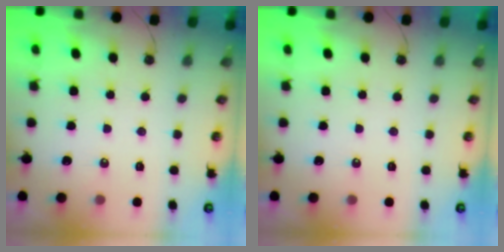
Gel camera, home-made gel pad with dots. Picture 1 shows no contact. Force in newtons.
{"total": 0.6, "press": 0.0, "slide": 0.6}